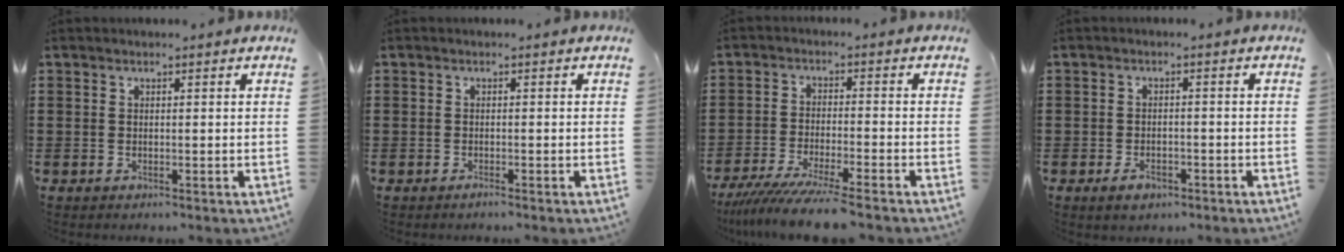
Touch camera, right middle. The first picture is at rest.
{"total": 0.8, "force": [-0.7, 0.0, 0.3], "torque": [-0.009, -0.005, -0.012]}
{"total": 6.9, "force": [-6.2, -0.5, 3.1], "torque": [-0.063, -0.019, -0.117]}
{"total": 2.5, "force": [-1.5, 1.3, 1.5], "torque": [-0.028, 0.000, -0.028]}